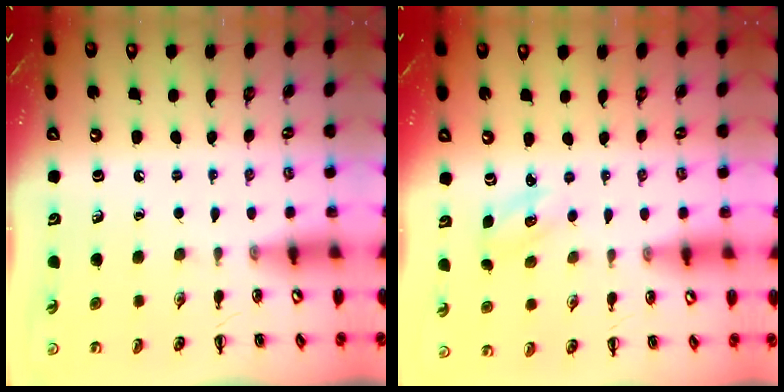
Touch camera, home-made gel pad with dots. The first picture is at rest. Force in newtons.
{"total": 1.8, "press": 1.8, "slide": 0.5}